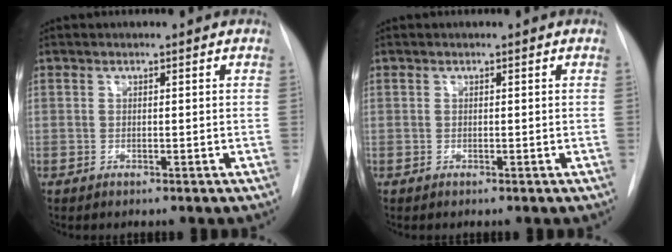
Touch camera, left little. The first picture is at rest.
{"total": 0.0}